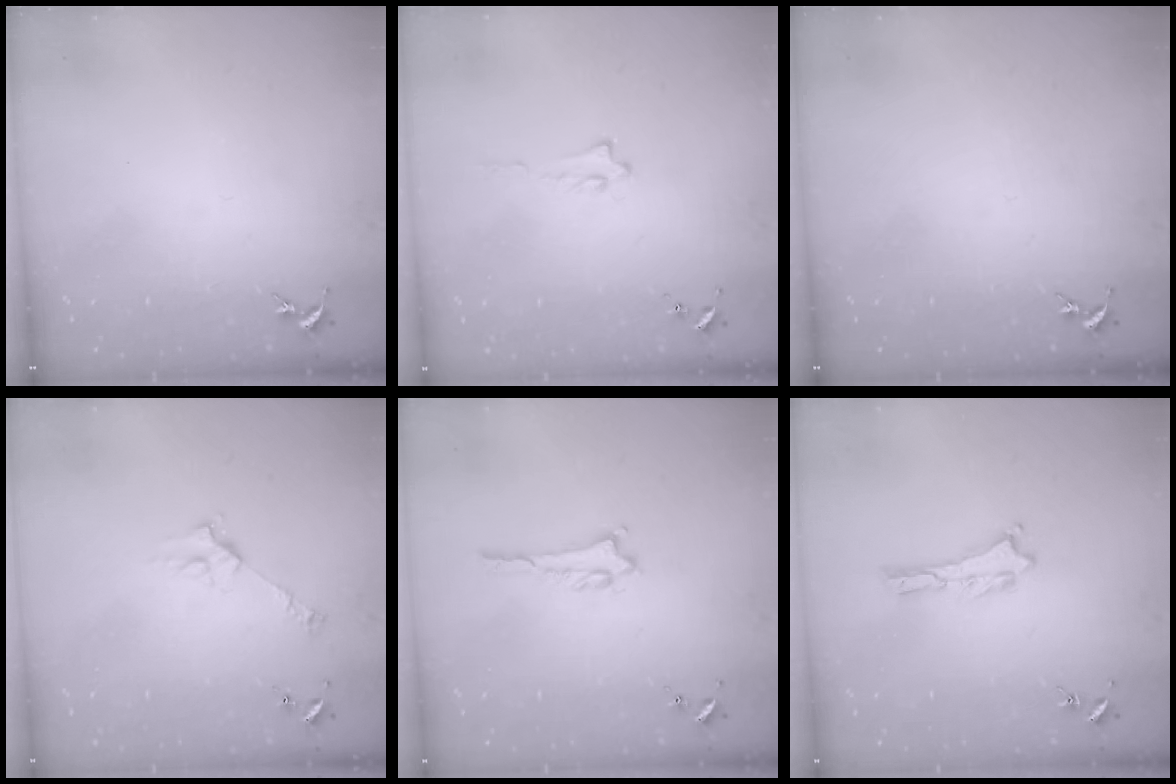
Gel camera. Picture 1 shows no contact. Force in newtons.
{"total": 0.6, "press": 0.6, "slide": 0.1}
{"total": 0.0}
{"total": 3.5, "press": 3.5, "slide": 0.4}
{"total": 0.6, "press": 0.6, "slide": 0.1}
{"total": 0.0}